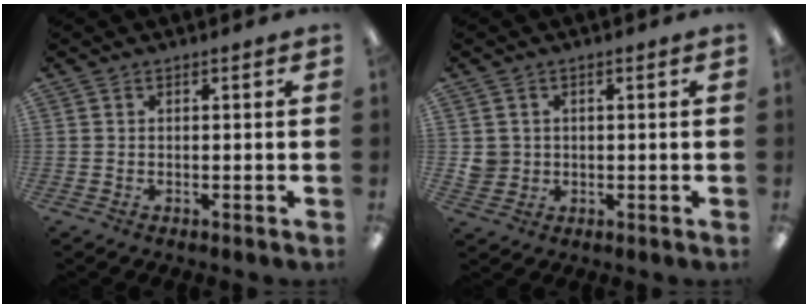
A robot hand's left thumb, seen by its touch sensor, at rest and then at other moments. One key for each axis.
{"total": 3.6, "fx": 0.5, "fy": 3.6, "fz": 0.3, "tx": -0.006, "ty": 0.006, "tz": 0.009}